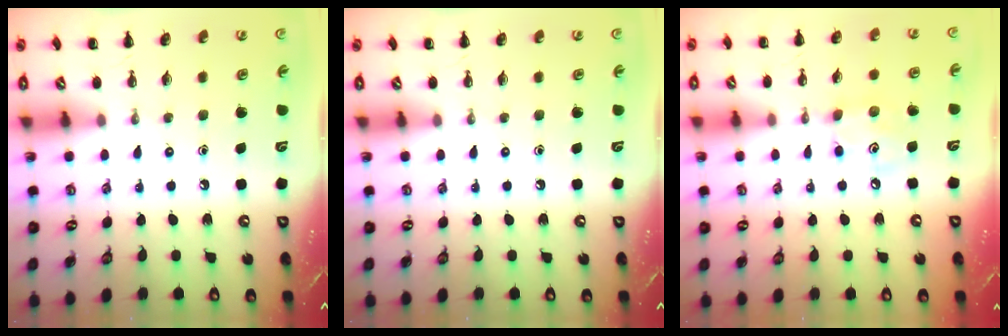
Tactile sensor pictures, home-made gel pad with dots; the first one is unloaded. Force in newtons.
{"total": 0.0}
{"total": 4.6, "press": 4.6, "slide": 0.5}